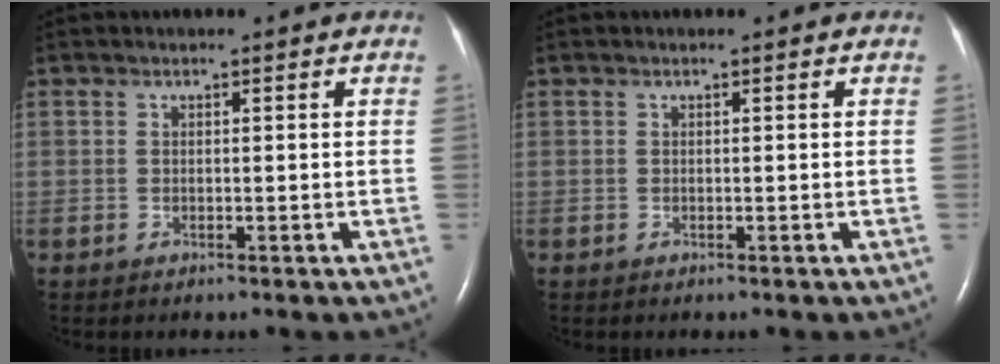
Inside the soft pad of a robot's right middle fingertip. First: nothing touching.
{"total": 0.0}